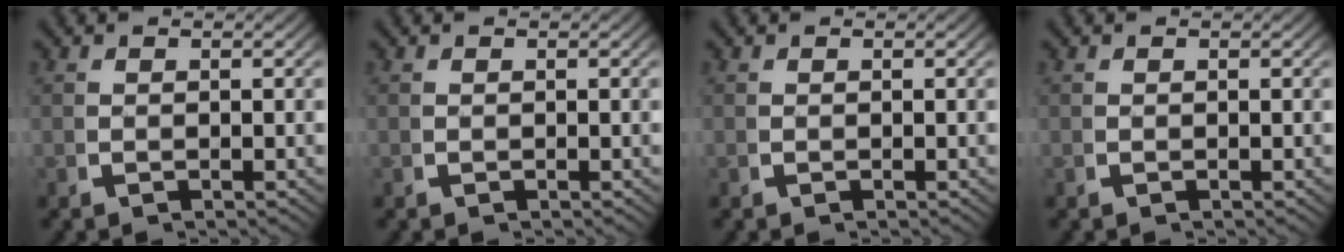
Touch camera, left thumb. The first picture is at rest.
{"total": 0.0}
{"total": 0.0}
{"total": 0.0}